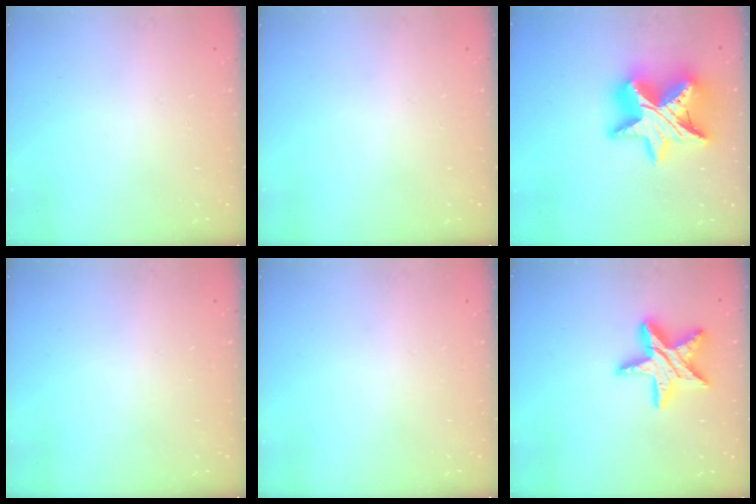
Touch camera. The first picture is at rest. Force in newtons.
{"total": 0.0}
{"total": 22.0, "press": 22.0, "slide": 1.6}
{"total": 0.0}
{"total": 0.0}
{"total": 17.0, "press": 17.0, "slide": 1.3}